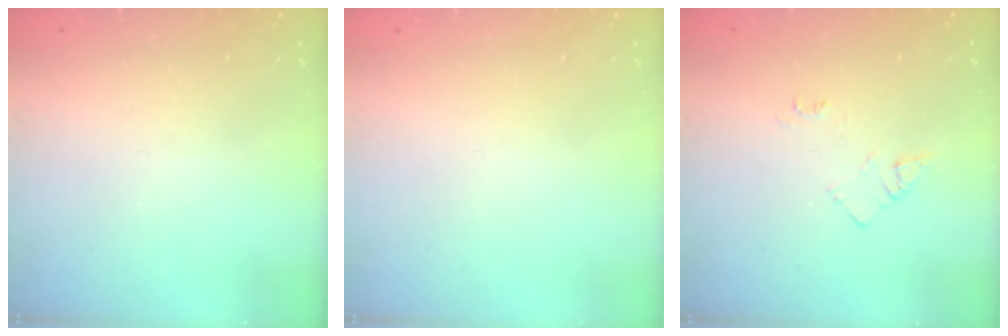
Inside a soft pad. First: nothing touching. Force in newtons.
{"total": 1.8, "press": 1.7, "slide": 0.1}
{"total": 3.8, "press": 3.8, "slide": 0.5}